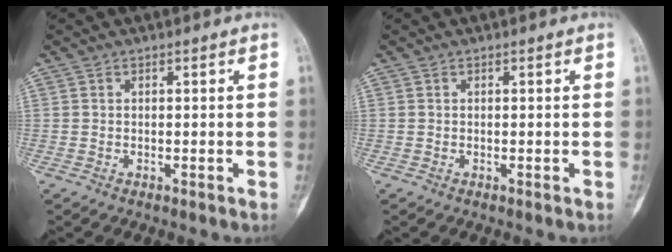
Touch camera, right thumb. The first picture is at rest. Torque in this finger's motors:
{"motor_torque": [0.16, 0.16, 0.04, -0.14, 0.05]}